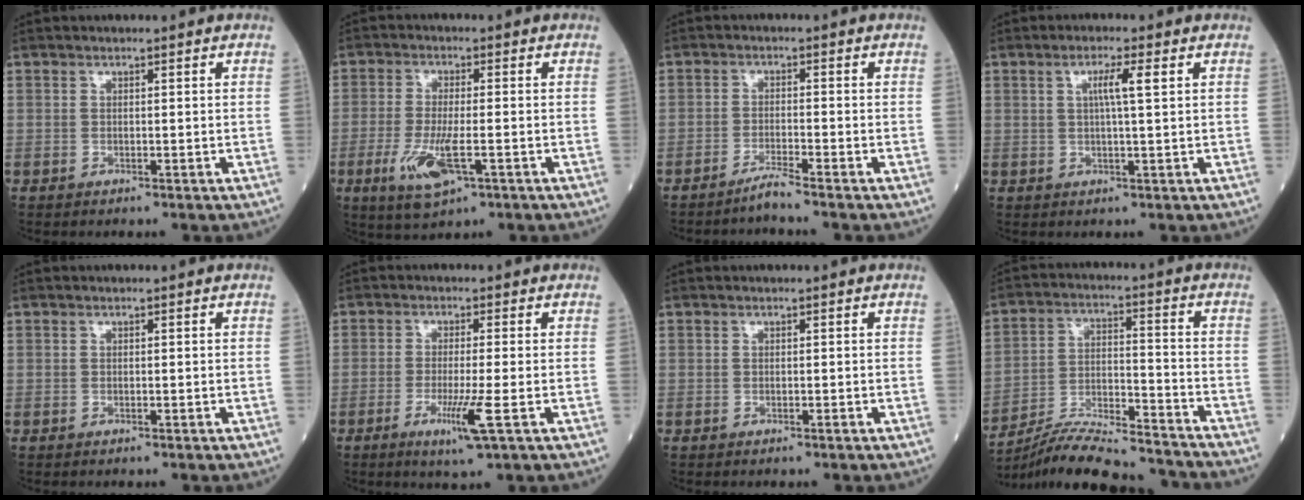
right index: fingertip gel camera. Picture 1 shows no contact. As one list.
[{"total": 7.6, "force": [-2.8, 1.8, 6.9], "torque": [-0.145, -0.018, -0.045]}, {"total": 2.4, "force": [-1.9, -0.6, 1.4], "torque": [-0.032, -0.004, -0.039]}, {"total": 3.6, "force": [1.1, -0.3, 3.4], "torque": [-0.064, 0.003, 0.018]}, {"total": 0.0}, {"total": 5.6, "force": [-2.1, -0.7, 5.2], "torque": [-0.098, -0.018, -0.038]}, {"total": 0.0}, {"total": 17.8, "force": [-16.8, 1.5, 6.0], "torque": [-0.129, 0.002, -0.270]}]